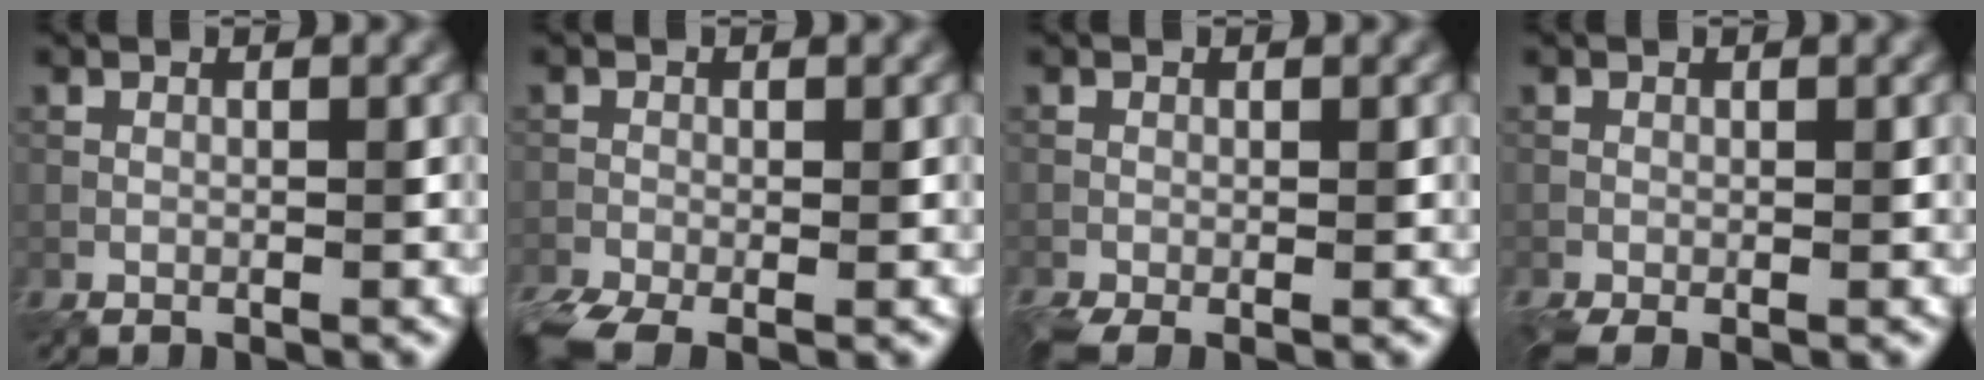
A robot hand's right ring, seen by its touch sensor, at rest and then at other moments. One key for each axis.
{"total": 4.6, "fx": -3.2, "fy": 1.6, "fz": 3.0, "tx": -0.068, "ty": -0.018, "tz": -0.061}
{"total": 2.3, "fx": -1.2, "fy": 0.8, "fz": 1.8, "tx": -0.037, "ty": -0.012, "tz": -0.023}
{"total": 1.7, "fx": -0.8, "fy": 0.5, "fz": 1.4, "tx": -0.030, "ty": -0.007, "tz": -0.016}